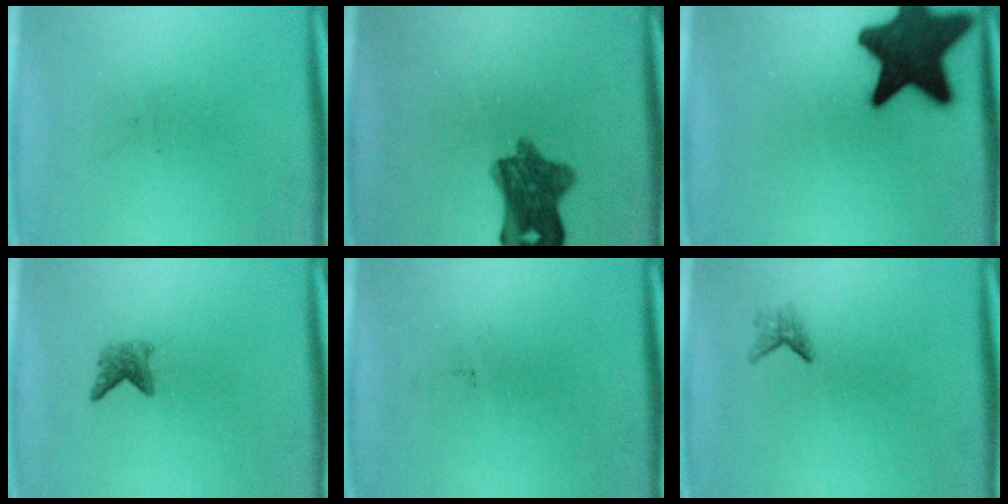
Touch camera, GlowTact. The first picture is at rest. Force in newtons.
{"total": 8.6}
{"total": 17.2}
{"total": 2.1}
{"total": 0.0}
{"total": 1.2}